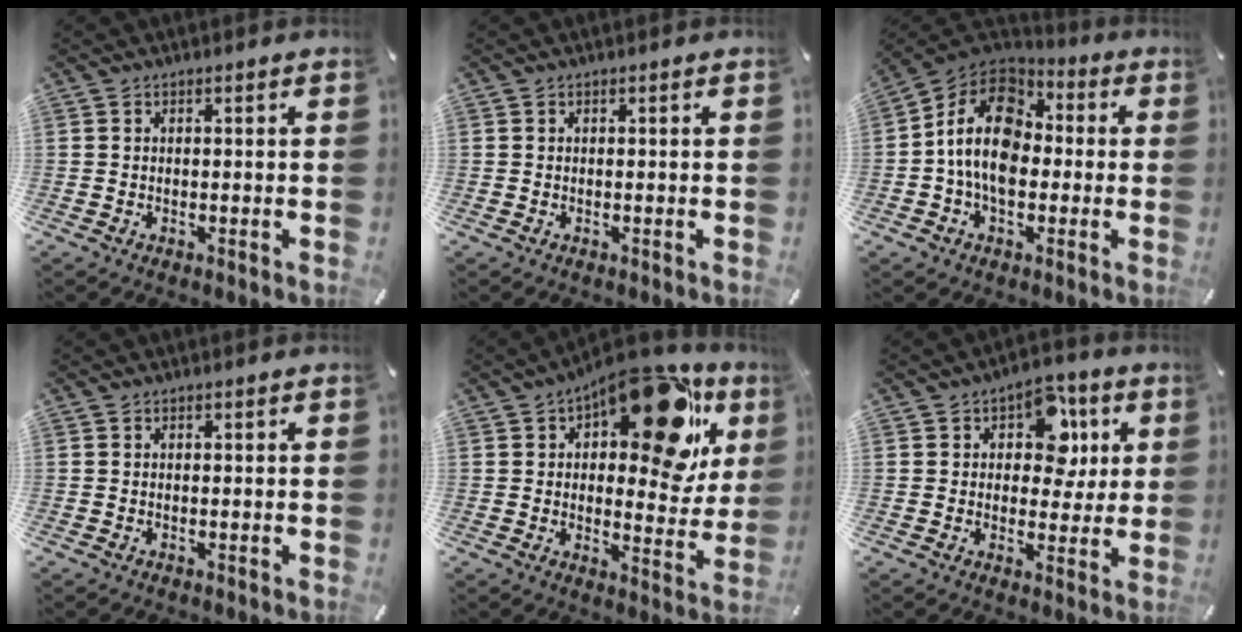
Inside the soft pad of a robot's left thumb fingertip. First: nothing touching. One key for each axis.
{"total": 0.0}
{"total": 15.1, "fx": -0.7, "fy": 10.8, "fz": 10.5, "tx": -0.213, "ty": 0.018, "tz": -0.018}
{"total": 0.0}
{"total": 23.0, "fx": 12.5, "fy": 10.2, "fz": 16.4, "tx": -0.213, "ty": -0.077, "tz": 0.200}
{"total": 11.2, "fx": 3.6, "fy": 8.2, "fz": 6.8, "tx": -0.078, "ty": -0.007, "tz": 0.060}